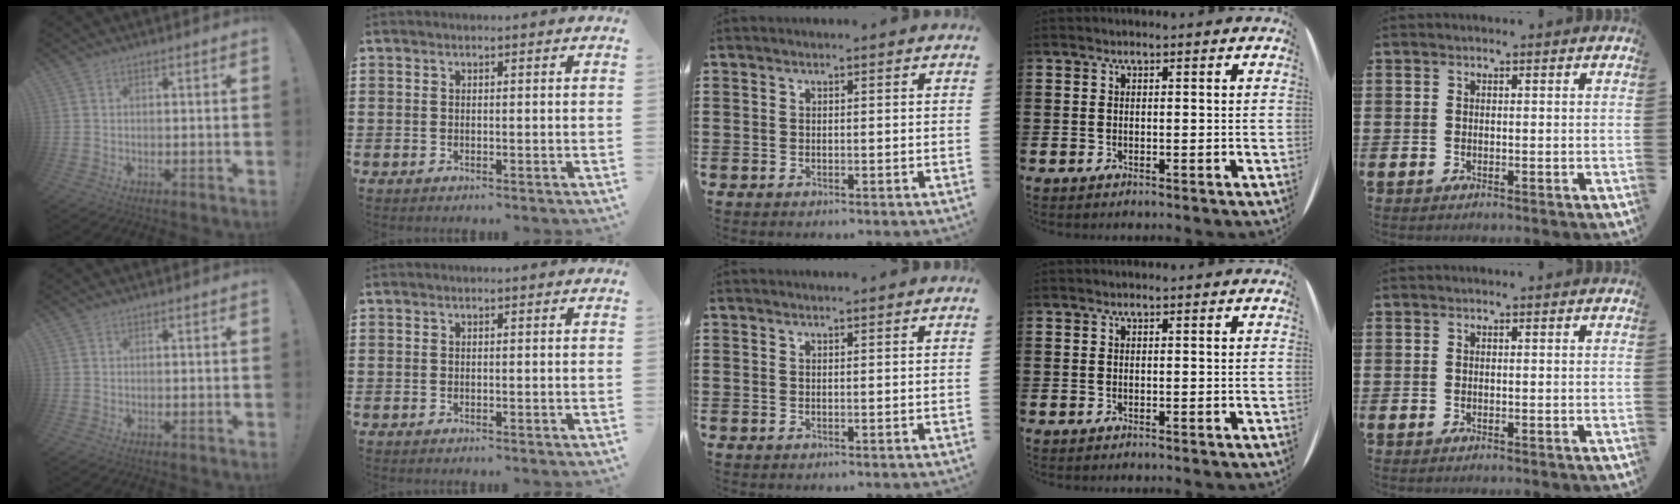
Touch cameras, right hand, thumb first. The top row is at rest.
{"middle": {"total": 0.5, "force": [0.5, 0.0, 0.0], "torque": [-0.002, 0.000, 0.010]}}